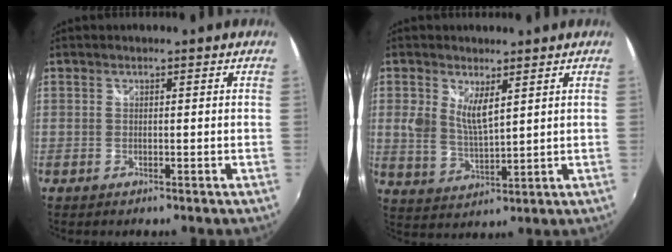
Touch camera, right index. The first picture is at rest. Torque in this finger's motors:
{"motor_torque": [0.21, 0.08, 0.39, 0.08]}